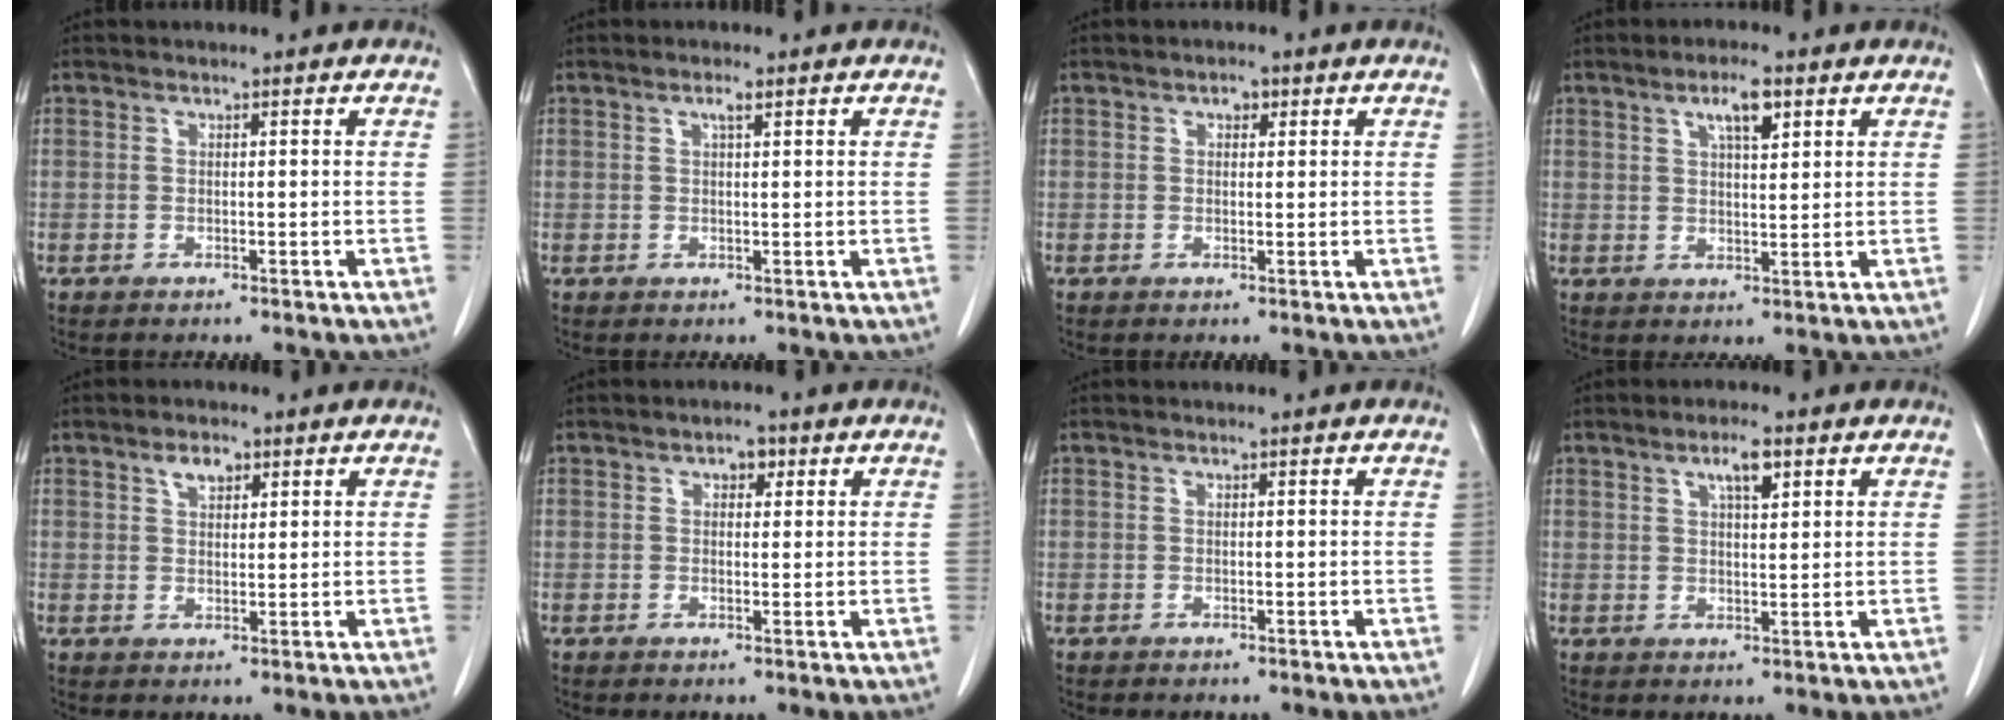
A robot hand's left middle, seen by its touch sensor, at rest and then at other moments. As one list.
[{"total": 1.2, "force": [0.7, 0.1, 1.0], "torque": [-0.020, -0.001, 0.012]}, {"total": 1.3, "force": [0.7, 0.8, 0.8], "torque": [-0.015, 0.003, 0.010]}, {"total": 4.7, "force": [2.5, 1.1, 3.8], "torque": [-0.068, 0.001, 0.044]}, {"total": 2.7, "force": [1.6, 1.5, 1.6], "torque": [-0.030, 0.003, 0.030]}, {"total": 1.9, "force": [0.9, 1.1, 1.2], "torque": [-0.018, 0.006, 0.013]}, {"total": 0.0}, {"total": 3.7, "force": [2.1, 0.8, 3.0], "torque": [-0.056, 0.000, 0.035]}]